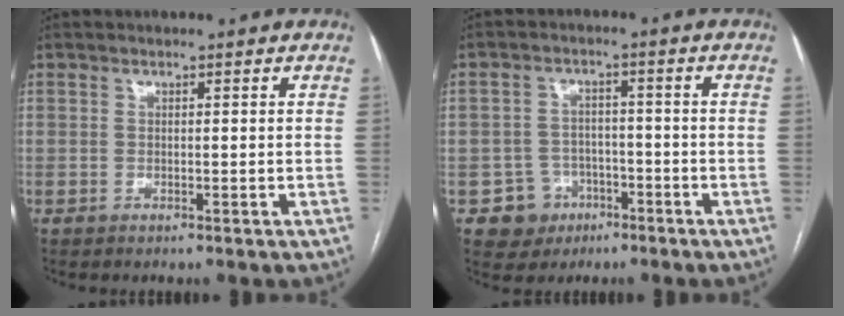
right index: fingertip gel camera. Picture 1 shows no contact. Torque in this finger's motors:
{"motor_torque": [-0.45, 0.24, -0.93, -0.21]}